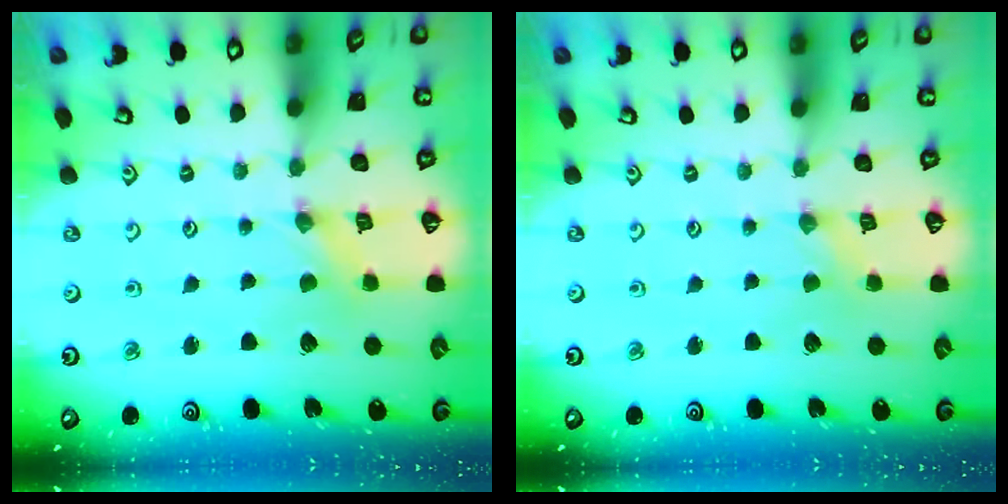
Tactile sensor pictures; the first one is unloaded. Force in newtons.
{"total": 0.0}